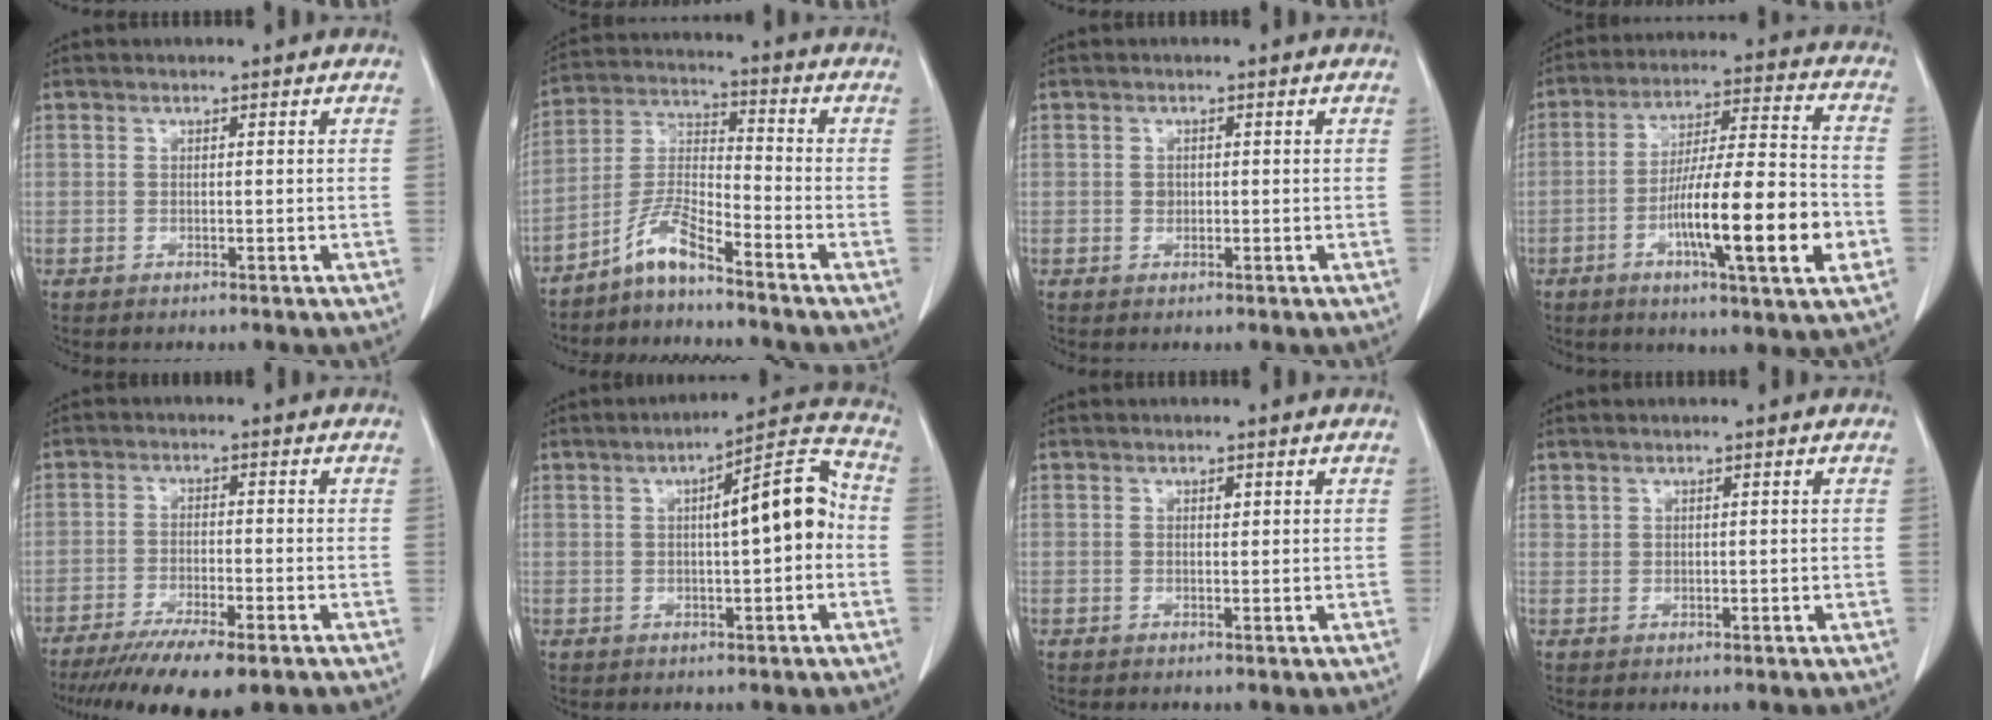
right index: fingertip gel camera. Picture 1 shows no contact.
{"total": 6.6, "force": [-5.3, 0.5, 3.9], "torque": [-0.091, -0.001, -0.106]}
{"total": 0.9, "force": [0.0, 0.8, 0.4], "torque": [-0.008, 0.001, 0.001]}
{"total": 17.0, "force": [-5.1, 1.4, 16.1], "torque": [-0.272, -0.005, -0.083]}
{"total": 11.4, "force": [-8.3, 1.7, 7.7], "torque": [-0.115, -0.023, -0.128]}
{"total": 9.6, "force": [0.3, 1.9, 9.4], "torque": [-0.131, 0.032, 0.004]}
{"total": 0.6, "force": [0.3, 0.4, 0.4], "torque": [-0.006, 0.000, 0.005]}
{"total": 0.7, "force": [0.5, 0.4, 0.2], "torque": [-0.001, -0.001, 0.012]}